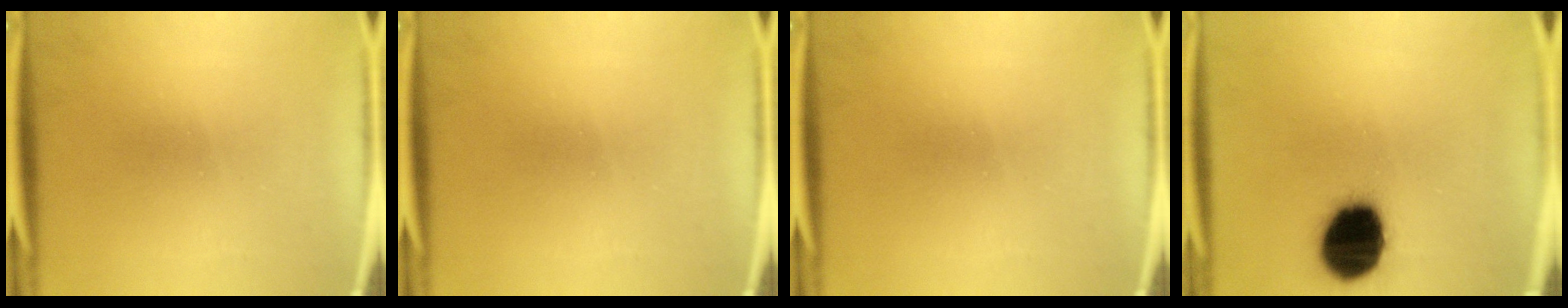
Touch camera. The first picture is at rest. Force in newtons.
{"total": 0.0}
{"total": 0.0}
{"total": 20.1}